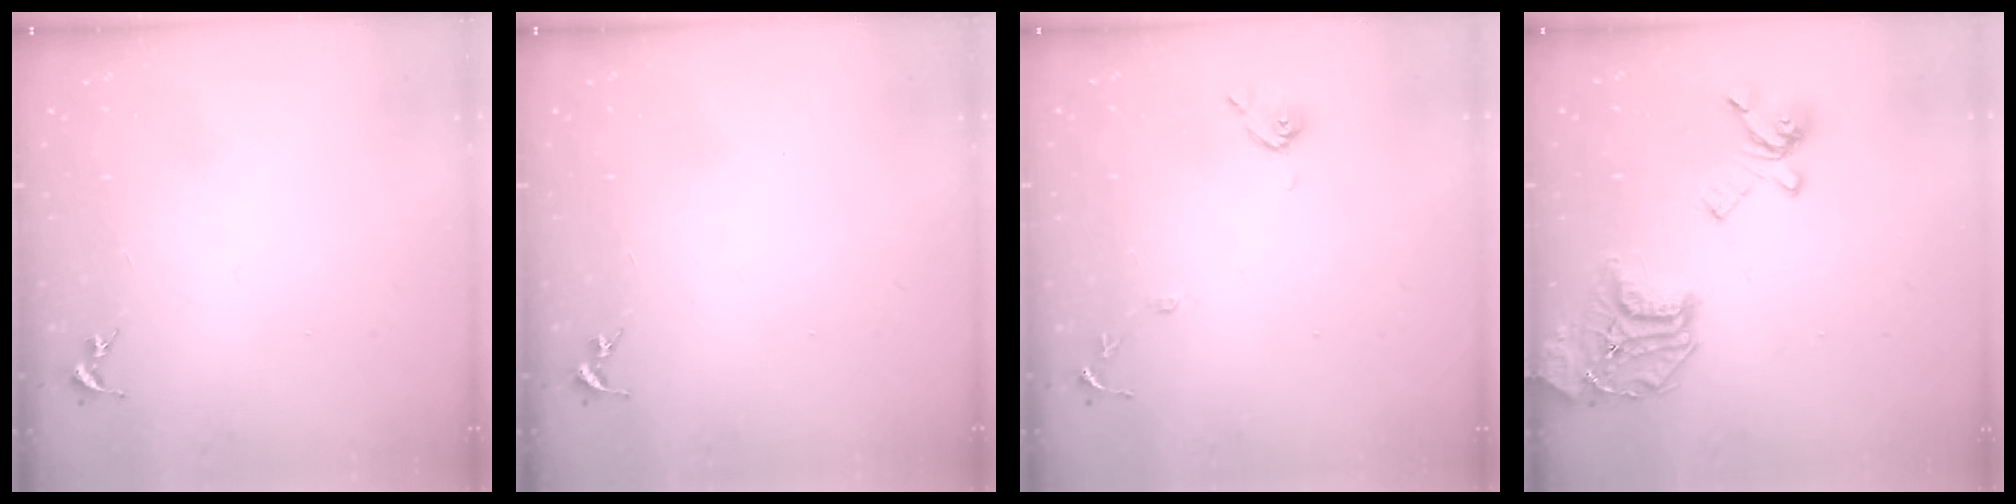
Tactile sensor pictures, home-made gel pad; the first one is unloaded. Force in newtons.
{"total": 0.0}
{"total": 8.6, "press": 8.6, "slide": 0.7}
{"total": 20.3, "press": 20.2, "slide": 2.2}